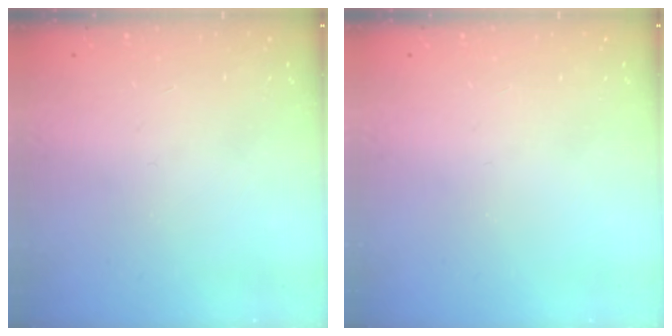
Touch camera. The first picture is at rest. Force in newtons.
{"total": 0.0}